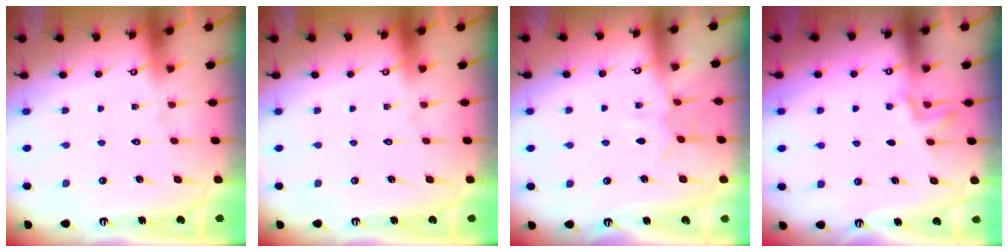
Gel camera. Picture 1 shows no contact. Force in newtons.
{"total": 0.0}
{"total": 5.3, "press": 5.3, "slide": 0.6}
{"total": 1.9, "press": 1.2, "slide": 1.4}